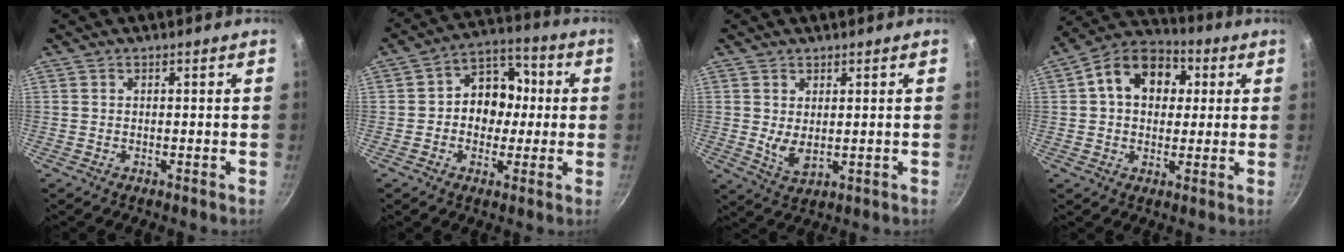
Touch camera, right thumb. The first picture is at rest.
{"total": 10.9, "force": [0.0, 9.0, 6.2], "torque": [-0.034, 0.026, -0.017]}
{"total": 4.3, "force": [0.9, 2.2, 3.6], "torque": [-0.061, -0.020, 0.026]}
{"total": 14.0, "force": [3.2, 10.4, 8.8], "torque": [-0.112, 0.021, 0.032]}